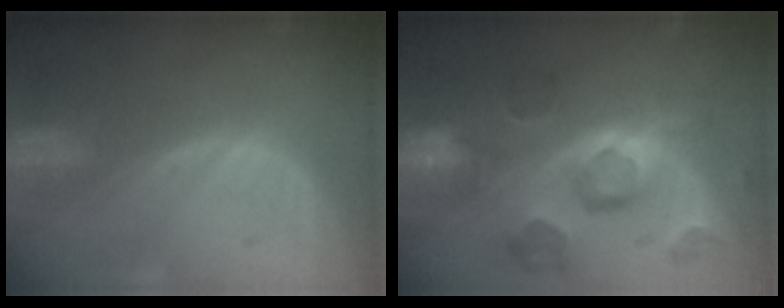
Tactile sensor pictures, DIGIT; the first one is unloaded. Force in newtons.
{"total": 11.4, "press": 10.1, "slide": 5.2}